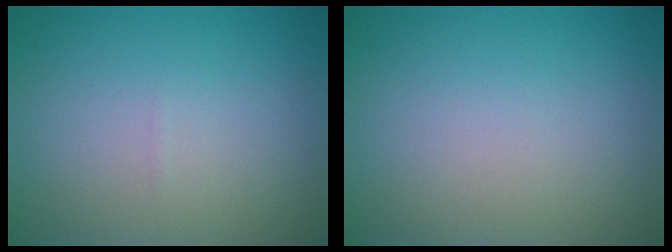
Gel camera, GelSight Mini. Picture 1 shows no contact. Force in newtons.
{"total": 0.0}